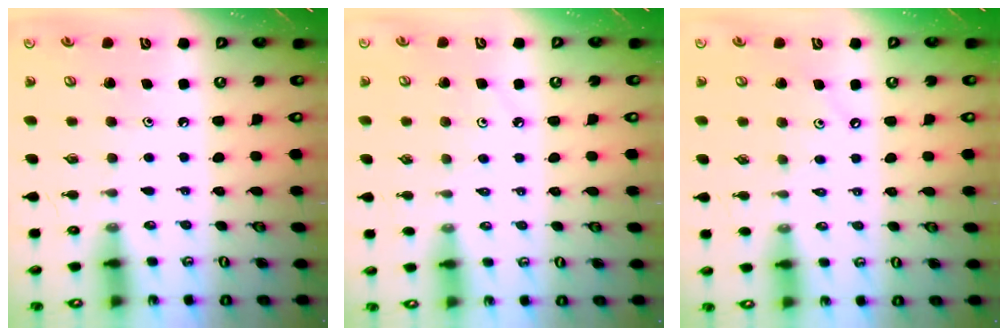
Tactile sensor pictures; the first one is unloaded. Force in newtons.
{"total": 2.3, "press": 2.2, "slide": 0.5}
{"total": 2.1, "press": 2.0, "slide": 0.3}